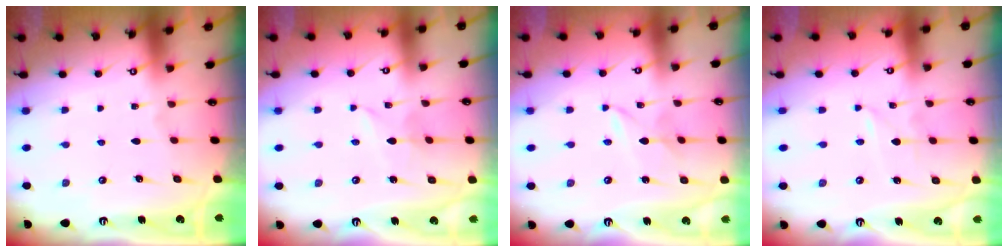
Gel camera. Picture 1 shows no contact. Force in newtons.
{"total": 2.6, "press": 2.6, "slide": 0.4}
{"total": 2.4, "press": 2.3, "slide": 0.3}
{"total": 0.6, "press": 0.6, "slide": 0.0}